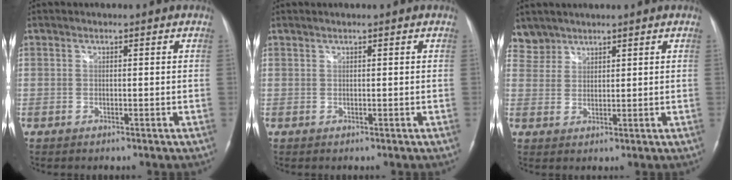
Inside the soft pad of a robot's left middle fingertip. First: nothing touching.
{"total": 0.0}
{"total": 3.5, "force": [3.0, 1.7, -0.7], "torque": [0.021, 0.010, 0.061]}